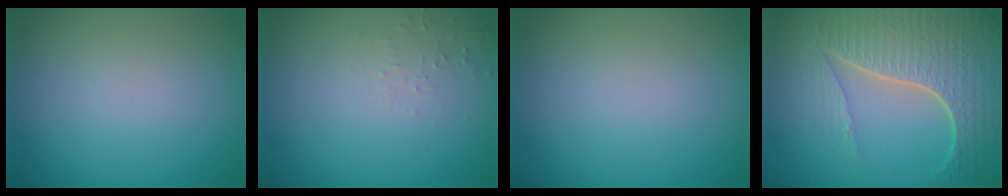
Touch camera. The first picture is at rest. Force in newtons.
{"total": 1.2, "press": 1.2, "slide": 0.3}
{"total": 0.0}
{"total": 7.7, "press": 5.6, "slide": 5.3}